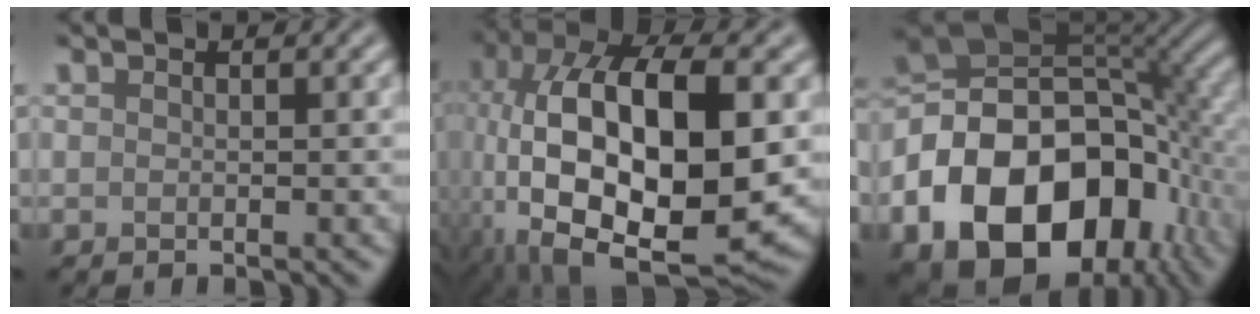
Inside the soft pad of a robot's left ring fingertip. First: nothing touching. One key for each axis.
{"total": 16.9, "fx": -1.2, "fy": 8.1, "fz": 14.8, "tx": -0.255, "ty": 0.013, "tz": -0.028}
{"total": 17.8, "fx": -6.5, "fy": 12.1, "fz": 11.3, "tx": -0.215, "ty": -0.020, "tz": -0.112}